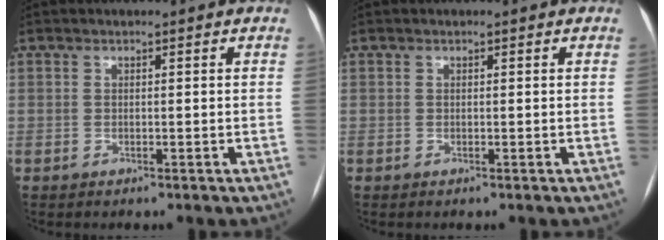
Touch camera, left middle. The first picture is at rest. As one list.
[{"total": 0.0}]